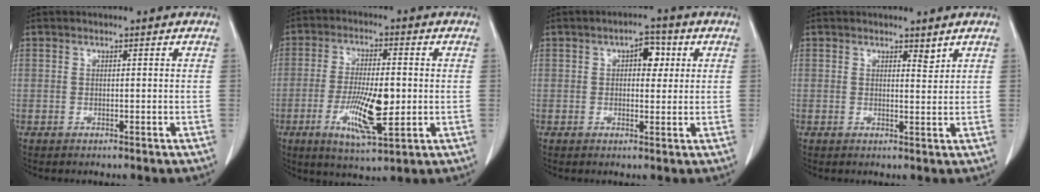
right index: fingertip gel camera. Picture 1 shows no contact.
{"total": 10.2, "force": [-1.9, 2.4, 9.7], "torque": [-0.182, -0.011, -0.028]}
{"total": 4.0, "force": [1.2, 2.1, 3.2], "torque": [-0.044, 0.012, 0.015]}
{"total": 1.5, "force": [1.2, 0.4, 0.7], "torque": [-0.011, -0.009, 0.019]}